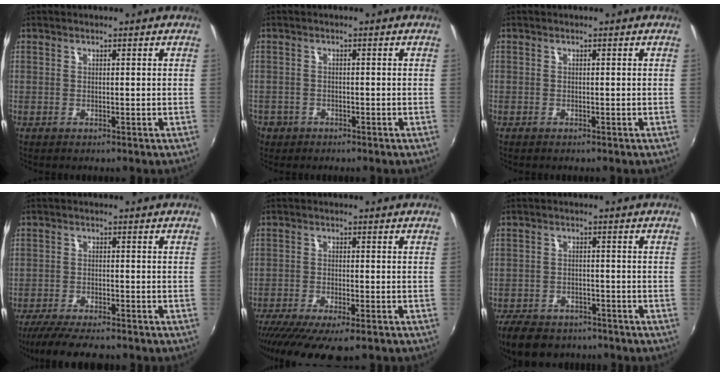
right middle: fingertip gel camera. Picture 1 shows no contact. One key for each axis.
{"total": 4.4, "fx": -2.5, "fy": 3.5, "fz": 1.2, "tx": -0.043, "ty": -0.004, "tz": -0.042}
{"total": 0.5, "fx": -0.4, "fy": 0.3, "fz": 0.0, "tx": -0.001, "ty": 0.001, "tz": -0.007}
{"total": 12.2, "fx": -10.3, "fy": 3.3, "fz": 5.6, "tx": -0.125, "ty": -0.025, "tz": -0.164}
{"total": 12.9, "fx": -10.1, "fy": 2.6, "fz": 7.6, "tx": -0.159, "ty": -0.049, "tz": -0.161}
{"total": 11.7, "fx": -9.2, "fy": 5.7, "fz": 4.4, "tx": -0.113, "ty": -0.007, "tz": -0.141}